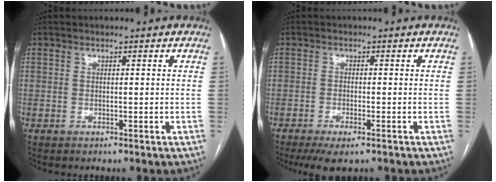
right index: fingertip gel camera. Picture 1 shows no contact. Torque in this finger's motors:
{"motor_torque": [0.87, -0.36, 0.15, 0.06]}